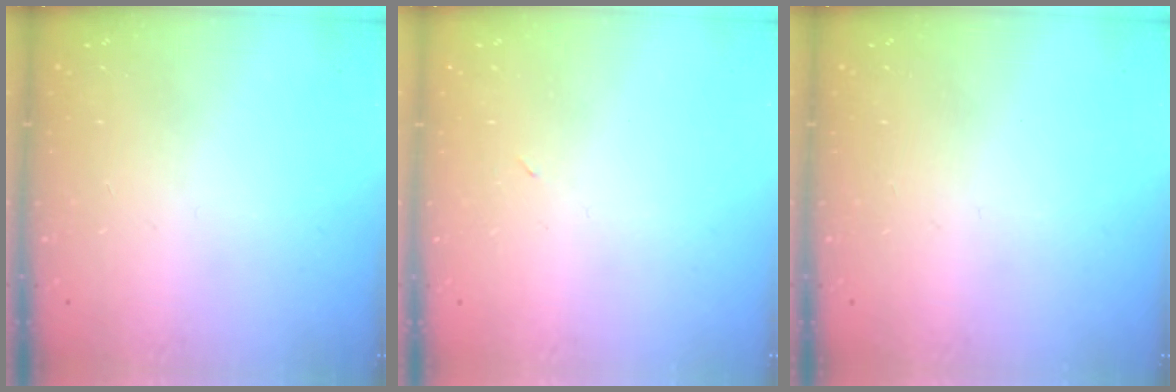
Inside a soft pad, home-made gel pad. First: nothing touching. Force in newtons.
{"total": 2.4, "press": 2.3, "slide": 0.8}
{"total": 0.0}